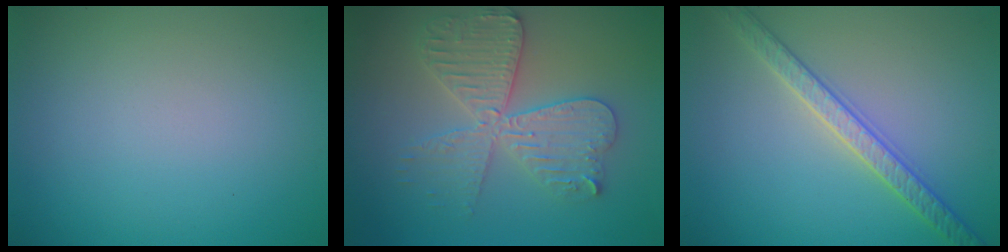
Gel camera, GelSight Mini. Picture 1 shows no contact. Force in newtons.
{"total": 5.7, "press": 5.6, "slide": 0.8}
{"total": 3.3, "press": 3.3, "slide": 0.1}